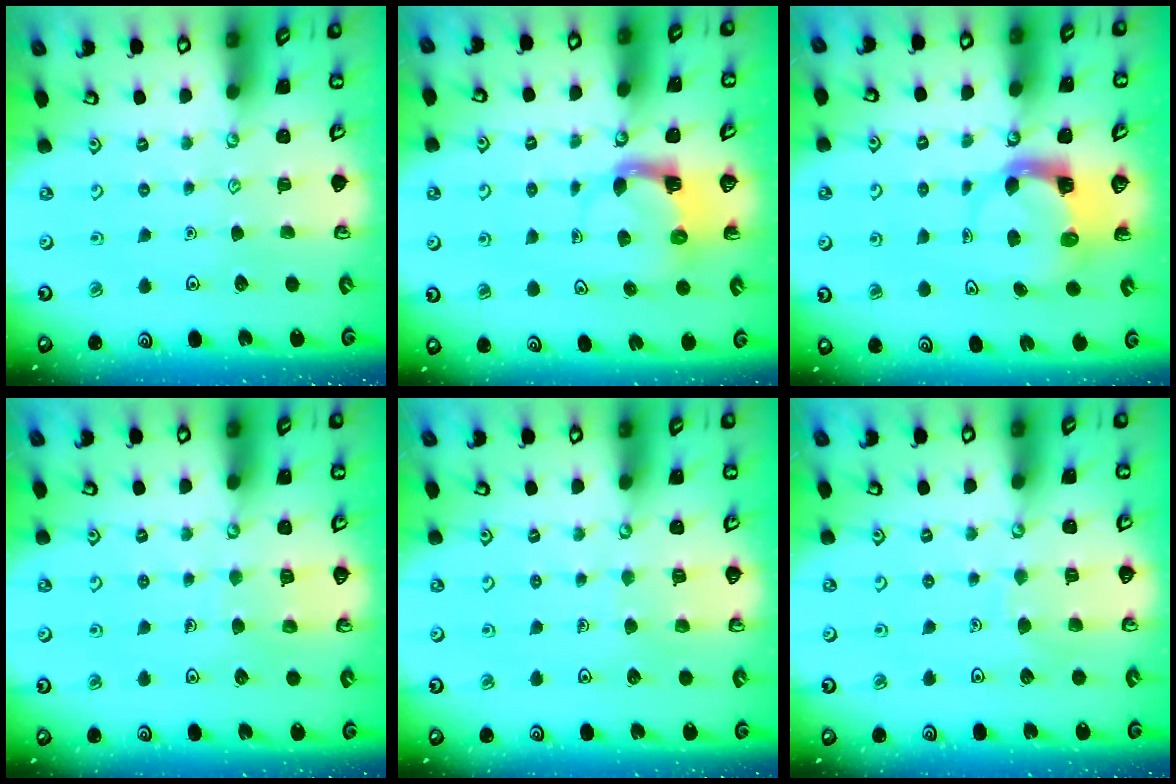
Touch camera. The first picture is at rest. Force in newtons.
{"total": 3.7, "press": 3.7, "slide": 0.6}
{"total": 3.5, "press": 3.5, "slide": 0.5}
{"total": 5.0, "press": 5.0, "slide": 0.3}
{"total": 4.6, "press": 4.6, "slide": 0.3}
{"total": 5.2, "press": 5.1, "slide": 0.5}